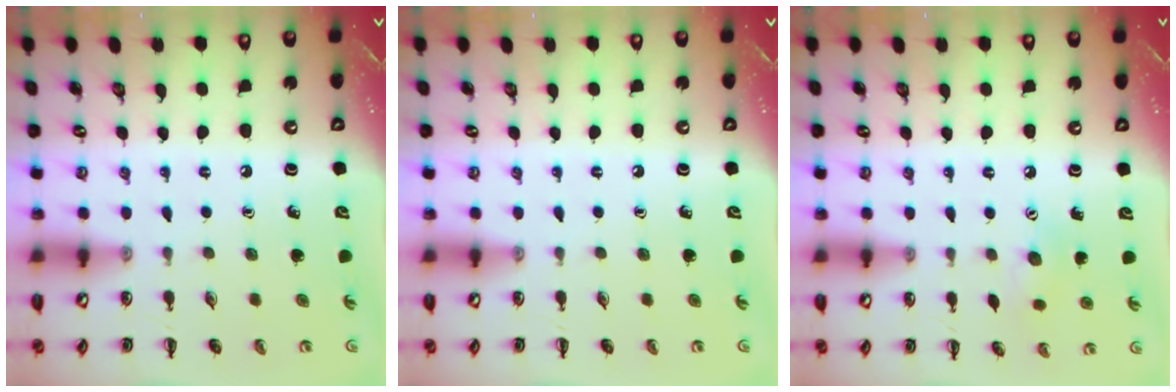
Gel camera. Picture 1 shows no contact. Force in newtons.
{"total": 0.0}
{"total": 6.2, "press": 6.0, "slide": 1.7}